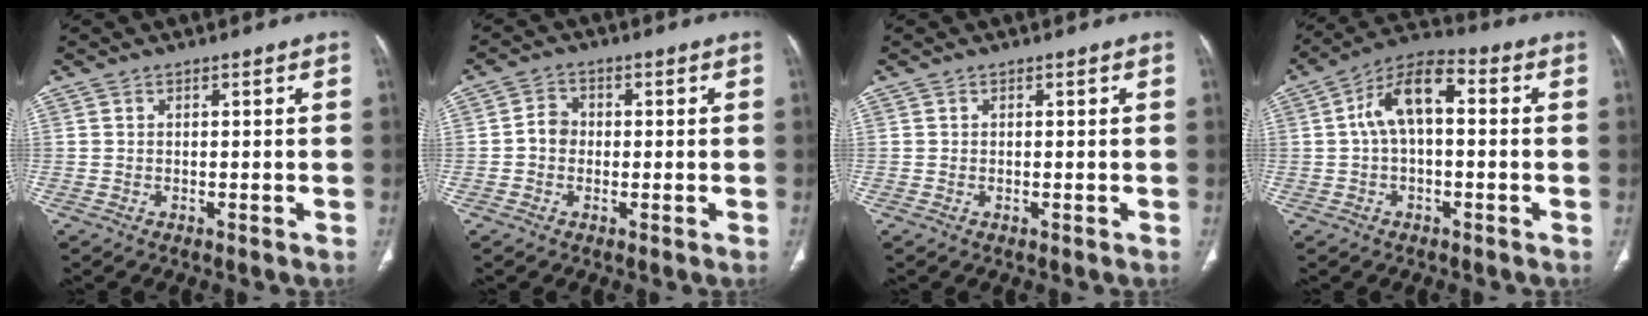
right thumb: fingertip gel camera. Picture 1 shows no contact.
{"total": 3.4, "force": [-0.4, 3.0, 1.7], "torque": [-0.016, 0.013, -0.016]}
{"total": 0.0}
{"total": 10.1, "force": [0.9, 5.1, 8.6], "torque": [-0.150, 0.035, 0.005]}